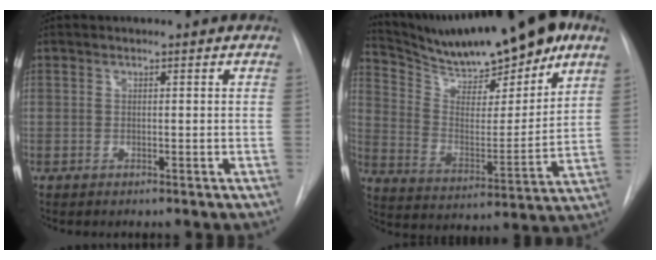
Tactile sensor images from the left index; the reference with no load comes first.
{"total": 20.8, "force": [16.8, 3.1, 12.0], "torque": [-0.202, -0.003, 0.274]}